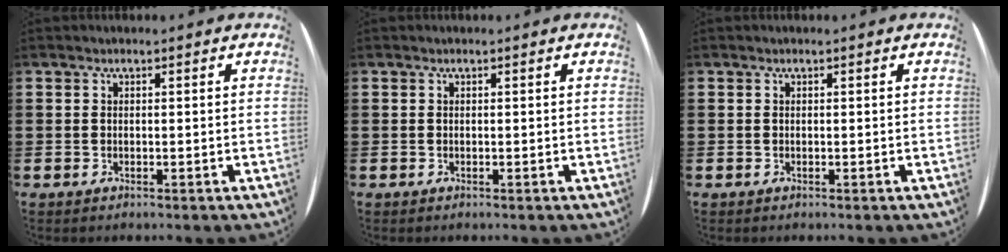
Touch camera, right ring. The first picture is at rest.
{"total": 0.0}
{"total": 0.0}